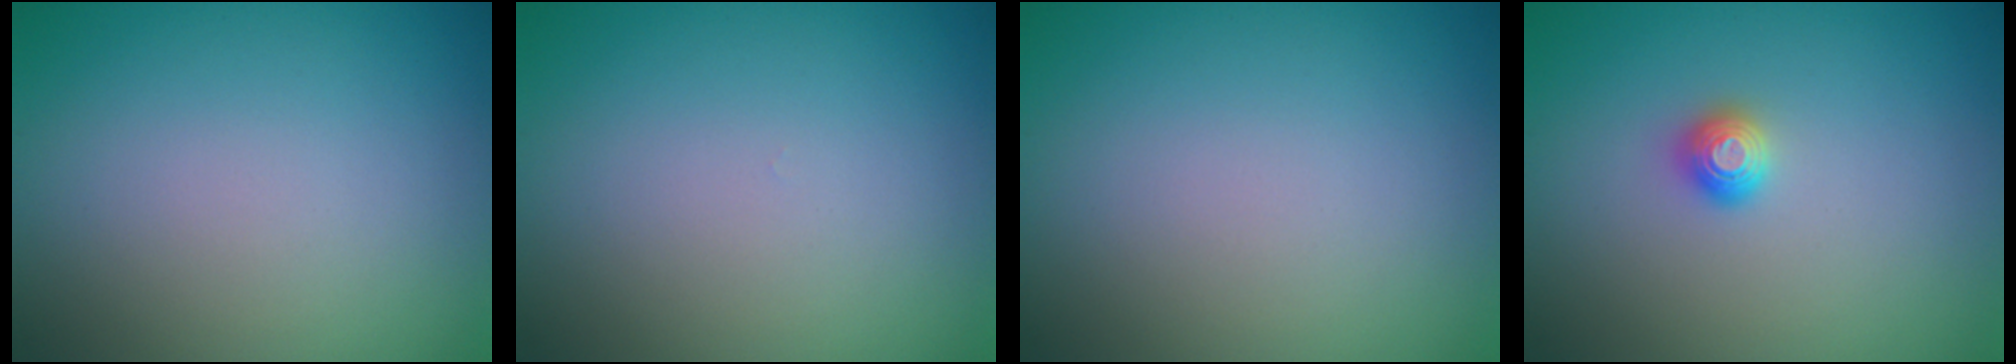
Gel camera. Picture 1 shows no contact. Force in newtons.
{"total": 0.0}
{"total": 0.0}
{"total": 1.2, "press": 1.1, "slide": 0.2}